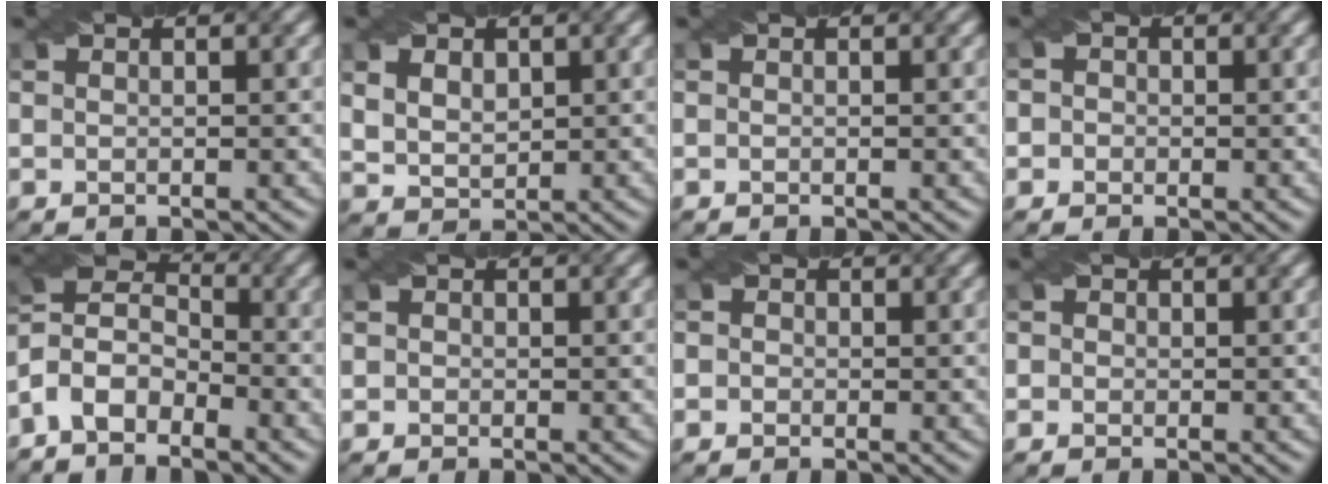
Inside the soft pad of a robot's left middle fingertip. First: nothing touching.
{"total": 3.6, "force": [1.5, 2.6, 2.1], "torque": [-0.048, 0.014, 0.022]}
{"total": 0.0}
{"total": 2.1, "force": [0.4, 1.9, 0.7], "torque": [0.012, 0.016, -0.017]}
{"total": 5.6, "force": [-3.8, 2.9, 2.9], "torque": [-0.053, 0.010, -0.085]}
{"total": 1.1, "force": [0.2, 1.0, 0.3], "torque": [0.000, 0.002, -0.007]}
{"total": 1.9, "force": [0.4, 1.7, 0.7], "torque": [0.007, 0.012, -0.015]}
{"total": 1.4, "force": [0.4, 1.3, 0.5], "torque": [0.001, 0.006, -0.011]}